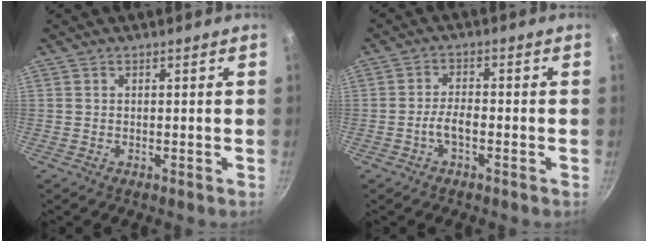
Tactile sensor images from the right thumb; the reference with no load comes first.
{"total": 3.6, "force": [-1.6, 1.4, 2.9], "torque": [-0.052, 0.020, -0.033]}